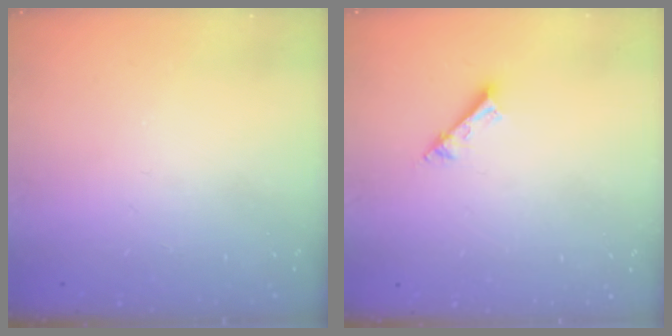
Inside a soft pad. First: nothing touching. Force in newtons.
{"total": 3.2, "press": 3.2, "slide": 0.2}